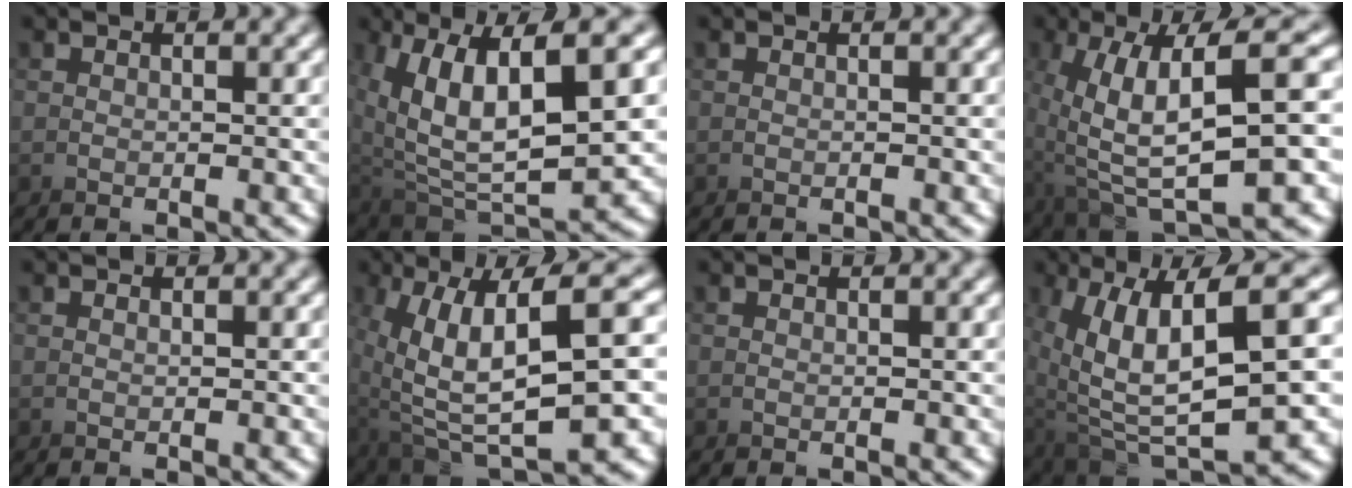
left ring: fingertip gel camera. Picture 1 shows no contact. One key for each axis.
{"total": 6.1, "fx": 2.0, "fy": 2.3, "fz": 5.2, "tx": -0.148, "ty": 0.010, "tz": 0.027}
{"total": 0.7, "fx": -0.1, "fy": -0.6, "fz": -0.4, "tx": 0.005, "ty": 0.004, "tz": -0.004}
{"total": 6.7, "fx": -1.7, "fy": 0.8, "fz": 6.4, "tx": -0.130, "ty": -0.004, "tz": -0.015}
{"total": 0.0}
{"total": 6.9, "fx": -1.0, "fy": 2.1, "fz": 6.5, "tx": -0.142, "ty": -0.007, "tz": -0.007}
{"total": 0.0}
{"total": 7.4, "fx": 0.2, "fy": 2.9, "fz": 6.8, "tx": -0.157, "ty": 0.001, "tz": 0.007}